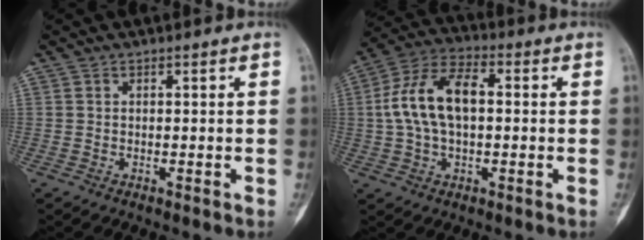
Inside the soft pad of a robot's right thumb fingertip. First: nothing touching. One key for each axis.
{"total": 13.3, "fx": 1.0, "fy": 7.4, "fz": 11.0, "tx": -0.211, "ty": 0.032, "tz": 0.012}